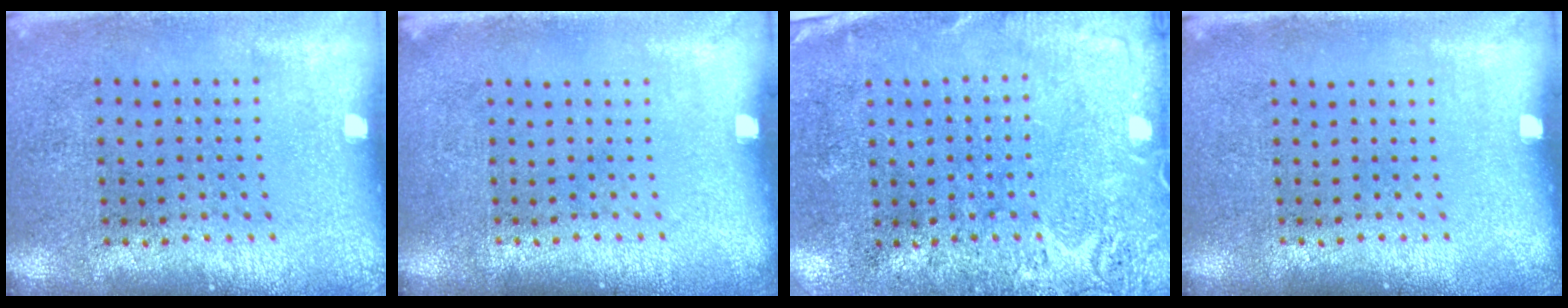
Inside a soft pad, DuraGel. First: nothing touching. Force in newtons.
{"total": 0.0}
{"total": 2.8, "press": 2.3, "slide": 1.5}
{"total": 0.0}